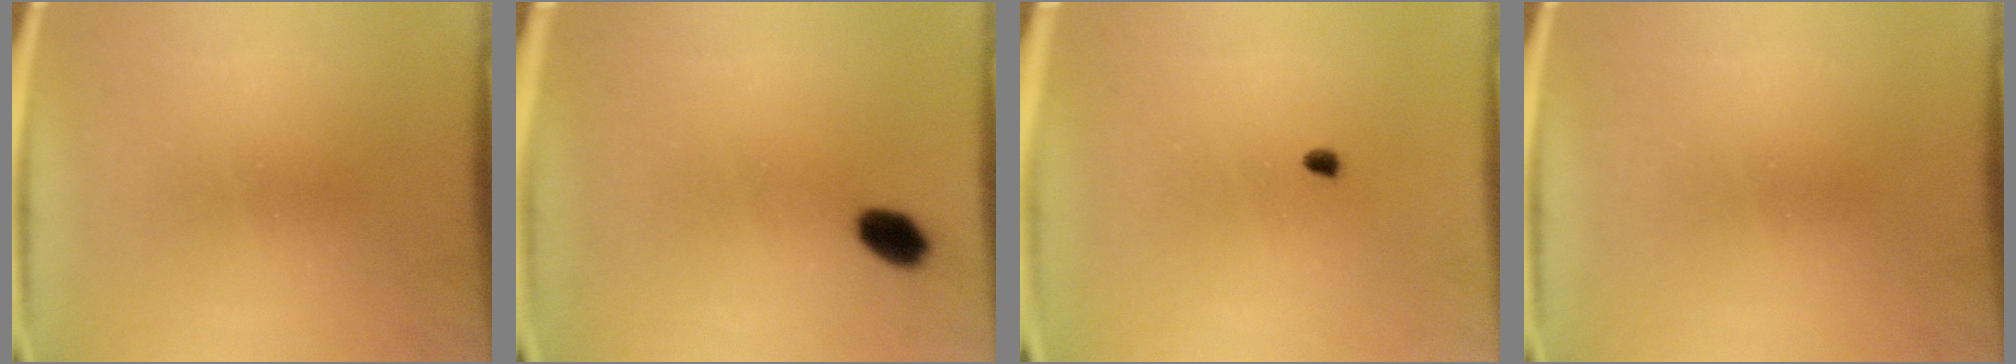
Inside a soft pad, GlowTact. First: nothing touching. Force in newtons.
{"total": 4.6}
{"total": 1.3}
{"total": 0.0}